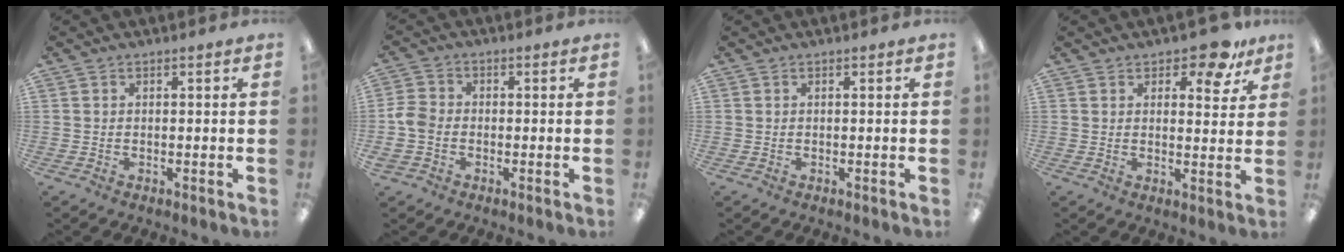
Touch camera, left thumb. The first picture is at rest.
{"total": 4.8, "force": [-1.3, 3.8, 2.6], "torque": [-0.050, 0.012, -0.022]}
{"total": 0.0}
{"total": 7.5, "force": [5.3, 3.3, 4.1], "torque": [-0.039, -0.032, 0.086]}